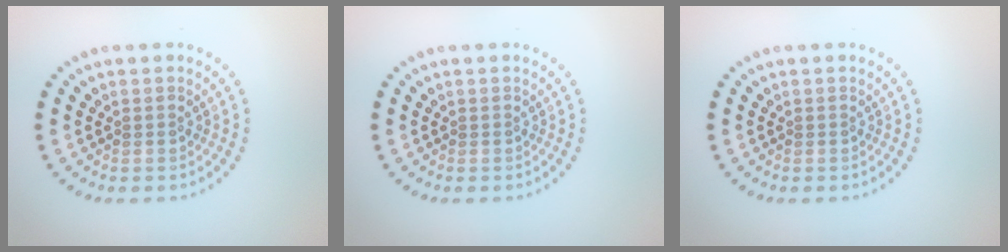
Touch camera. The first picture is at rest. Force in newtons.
{"total": 0.0}
{"total": 0.0}